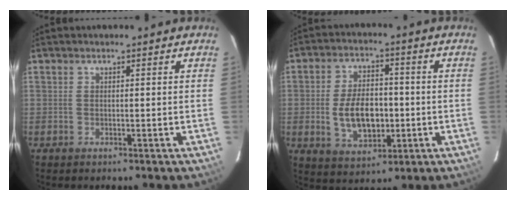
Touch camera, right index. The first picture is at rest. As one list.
[{"total": 10.9, "force": [-1.7, 6.4, 8.6], "torque": [-0.167, 0.007, -0.017]}]